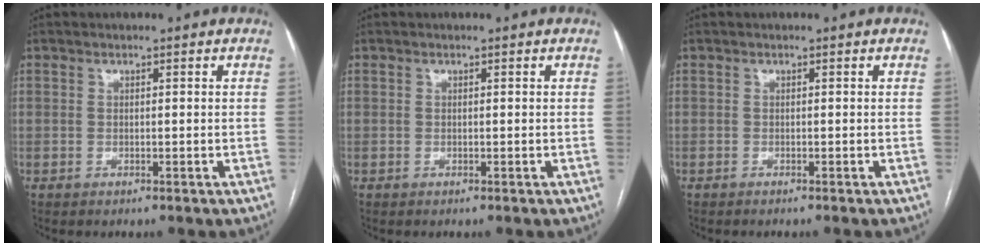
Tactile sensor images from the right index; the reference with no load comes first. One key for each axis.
{"total": 0.0}
{"total": 1.2, "fx": -1.0, "fy": -0.1, "fz": 0.5, "tx": -0.003, "ty": 0.000, "tz": -0.013}